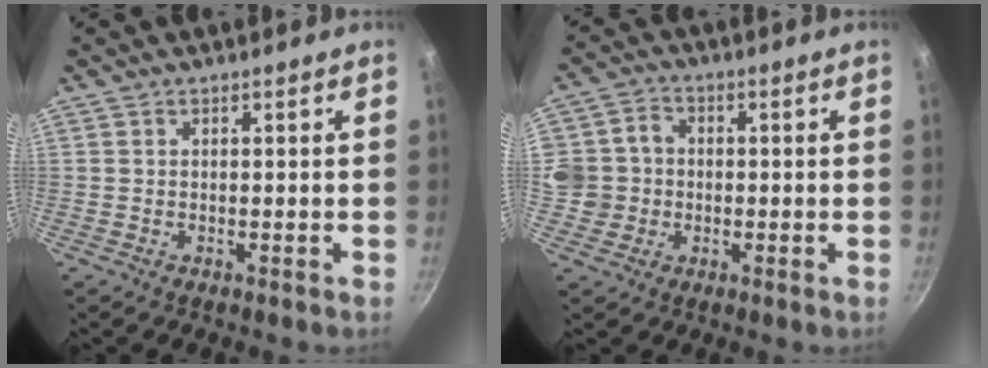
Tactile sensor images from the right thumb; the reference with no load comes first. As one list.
[{"total": 6.8, "force": [-0.5, 6.4, 2.3], "torque": [-0.007, 0.009, -0.018]}]